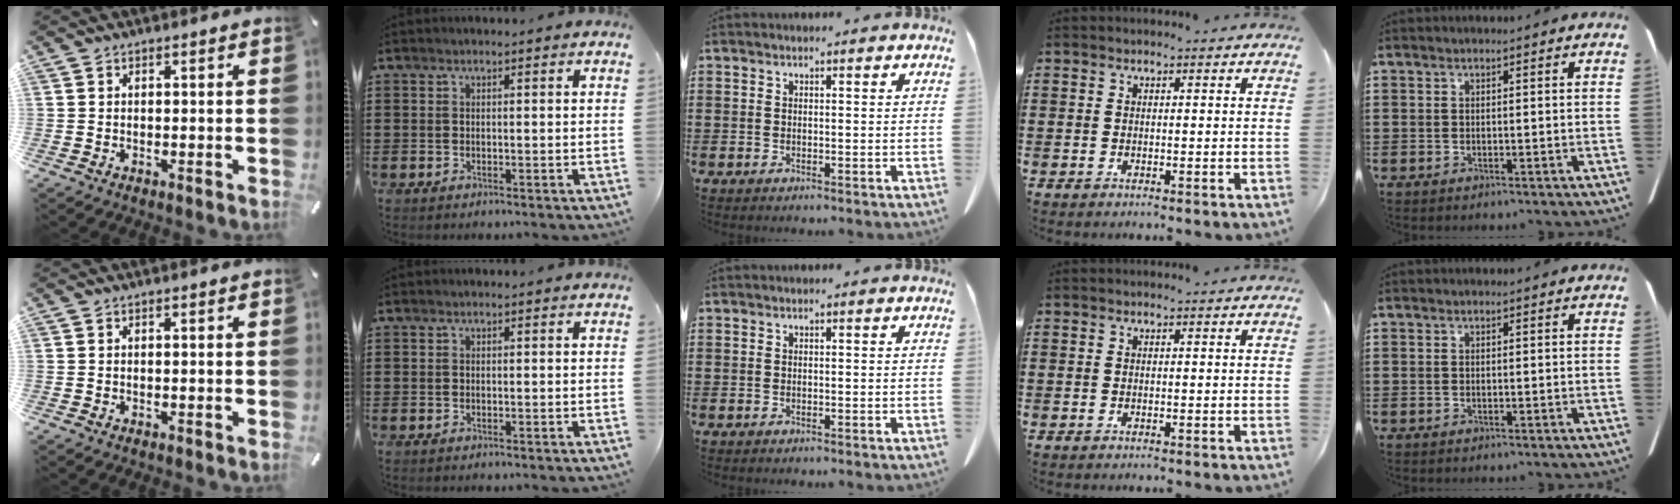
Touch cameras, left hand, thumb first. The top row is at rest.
{}